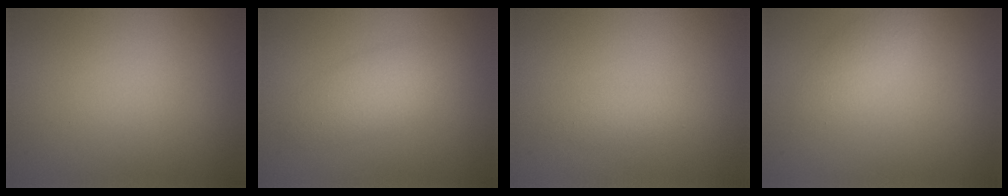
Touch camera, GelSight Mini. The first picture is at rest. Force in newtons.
{"total": 2.8, "press": 2.8, "slide": 0.1}
{"total": 0.9, "press": 0.9, "slide": 0.0}
{"total": 1.5, "press": 1.5, "slide": 0.0}